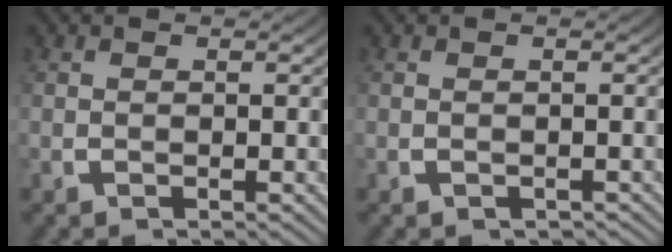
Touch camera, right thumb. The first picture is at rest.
{"total": 1.0, "force": [-0.9, 0.4, 0.3], "torque": [-0.002, -0.001, -0.009]}